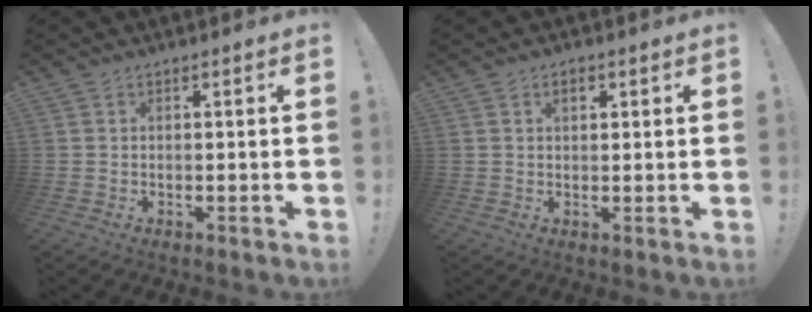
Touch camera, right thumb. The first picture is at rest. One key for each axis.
{"total": 2.6, "fx": 1.2, "fy": 1.4, "fz": 1.9, "tx": -0.024, "ty": -0.001, "tz": 0.018}